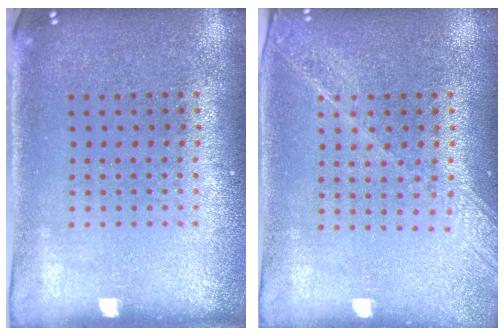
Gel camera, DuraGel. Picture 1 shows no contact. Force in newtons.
{"total": 1.6, "press": 1.4, "slide": 0.8}